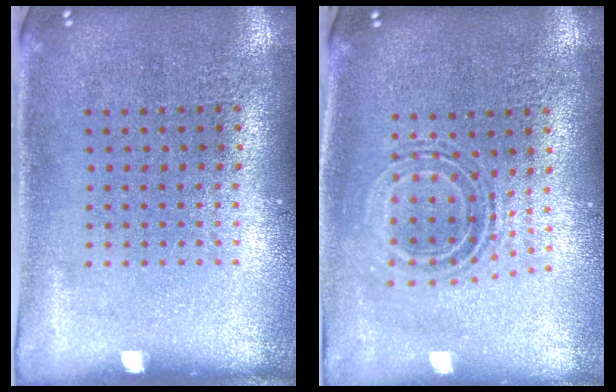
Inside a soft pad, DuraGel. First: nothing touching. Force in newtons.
{"total": 0.8, "press": 0.7, "slide": 0.3}